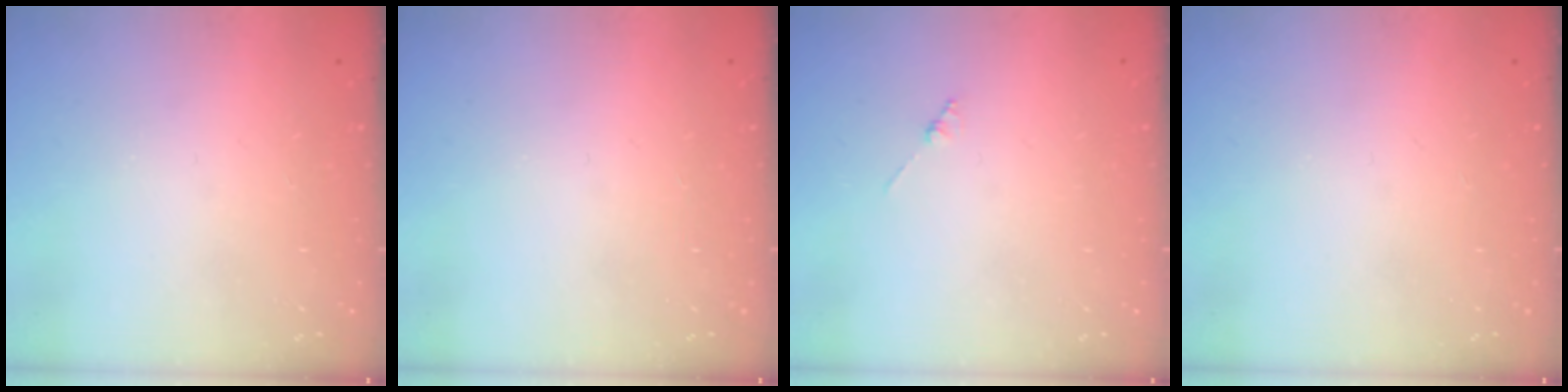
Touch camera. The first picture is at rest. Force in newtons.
{"total": 0.0}
{"total": 1.3, "press": 1.3, "slide": 0.3}
{"total": 0.0}